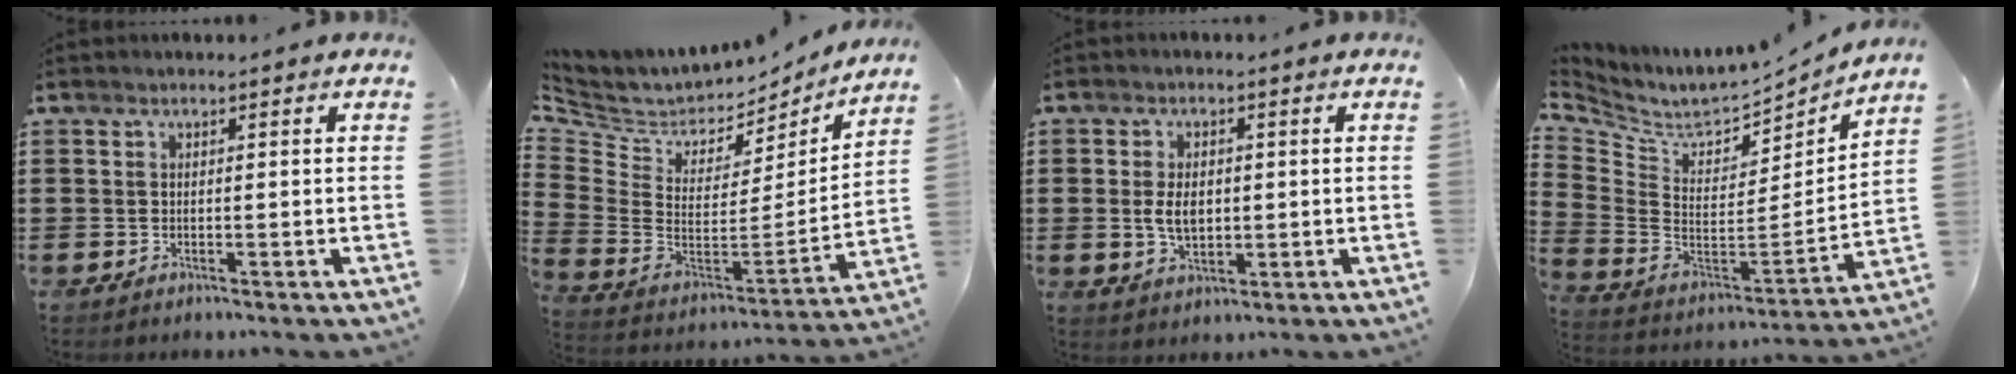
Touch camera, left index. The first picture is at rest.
{"total": 4.4, "force": [3.6, 2.5, 0.4], "torque": [-0.043, -0.045, 0.063]}
{"total": 4.6, "force": [0.2, 2.7, 3.7], "torque": [-0.074, 0.003, 0.000]}
{"total": 6.4, "force": [5.8, 1.9, 1.8], "torque": [-0.075, -0.058, 0.099]}